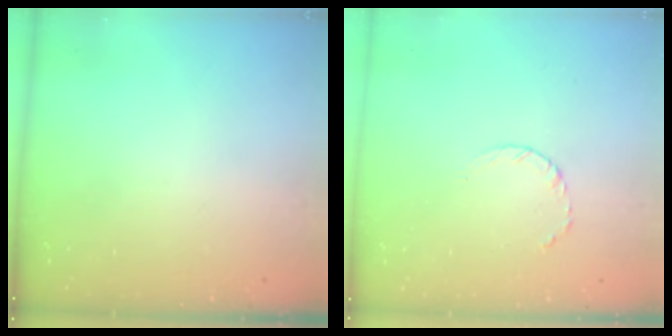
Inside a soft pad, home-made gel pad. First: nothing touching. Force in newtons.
{"total": 3.5, "press": 3.5, "slide": 0.4}